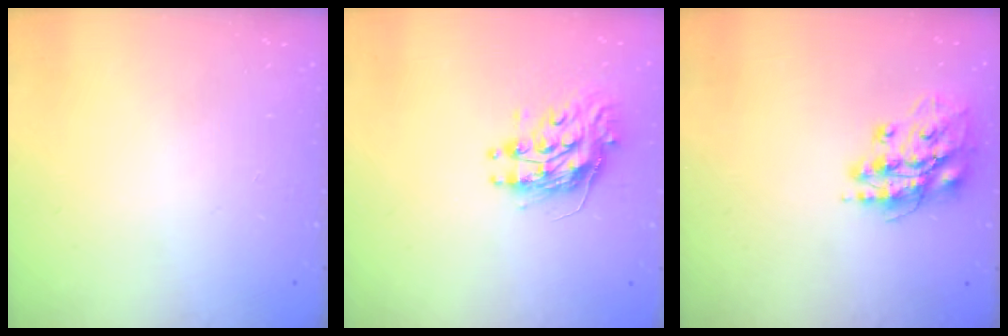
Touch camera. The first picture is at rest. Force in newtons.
{"total": 9.6, "press": 9.6, "slide": 0.3}
{"total": 13.9, "press": 13.7, "slide": 2.0}